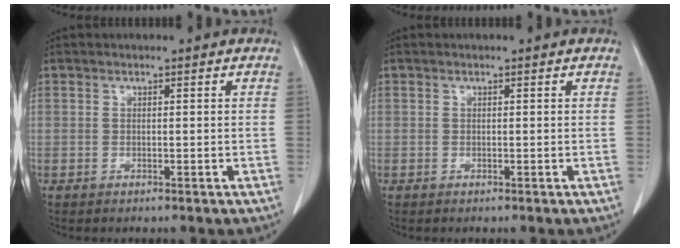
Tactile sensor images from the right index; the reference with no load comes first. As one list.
[{"total": 0.0}]